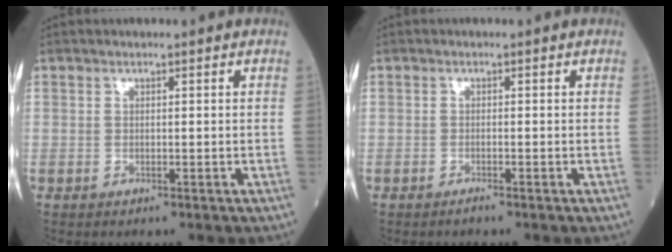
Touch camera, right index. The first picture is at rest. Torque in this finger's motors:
{"motor_torque": [0.22, -0.05, 0.09, 0.01]}